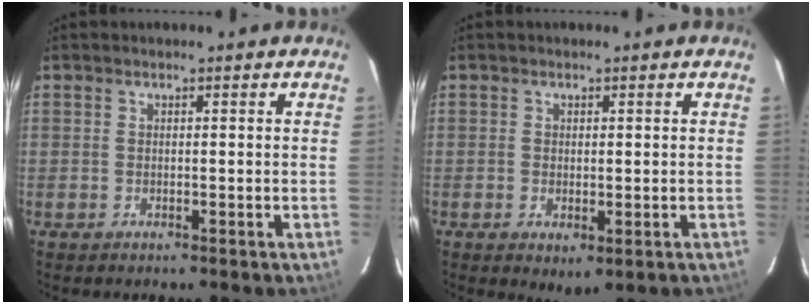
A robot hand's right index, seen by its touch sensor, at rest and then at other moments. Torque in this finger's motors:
{"motor_torque": [1.12, -0.77, 0.33, 0.06]}